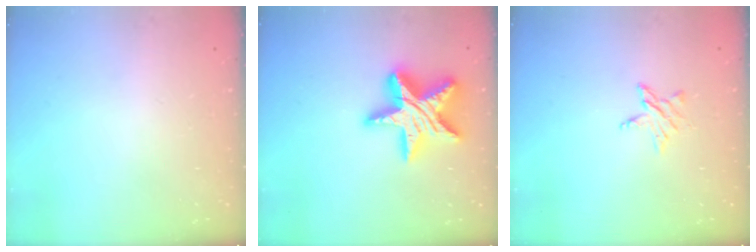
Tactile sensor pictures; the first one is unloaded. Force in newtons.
{"total": 20.7, "press": 20.7, "slide": 1.6}
{"total": 5.0, "press": 5.0, "slide": 0.6}